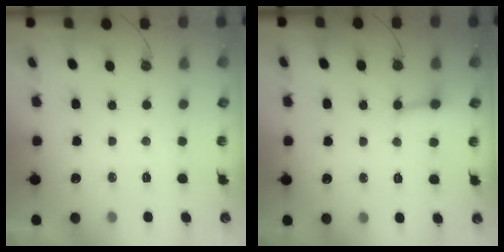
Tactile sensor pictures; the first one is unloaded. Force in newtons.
{"total": 4.1, "press": 4.1, "slide": 0.7}